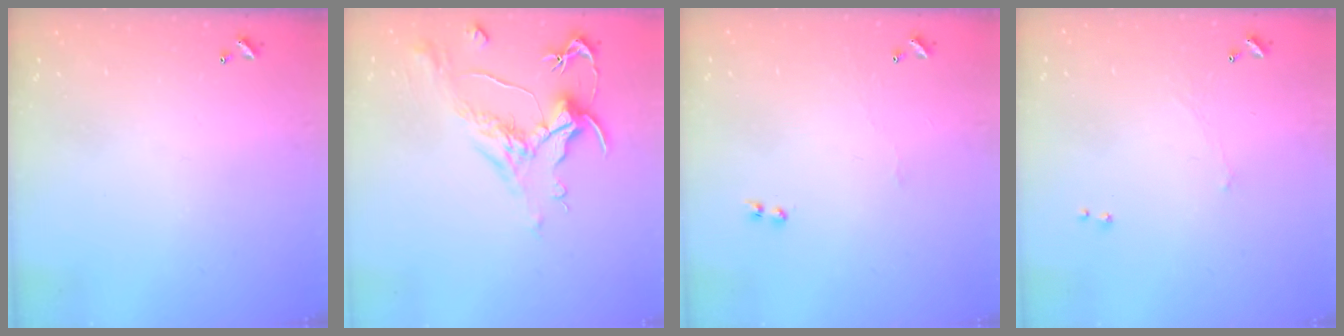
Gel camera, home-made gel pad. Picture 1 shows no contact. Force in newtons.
{"total": 1.6, "press": 0.8, "slide": 1.4}
{"total": 2.6, "press": 2.5, "slide": 0.5}
{"total": 0.7, "press": 0.3, "slide": 0.6}